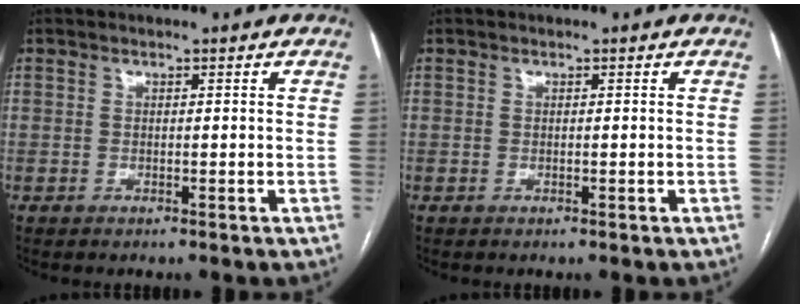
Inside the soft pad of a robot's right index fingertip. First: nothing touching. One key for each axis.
{"total": 0.0}